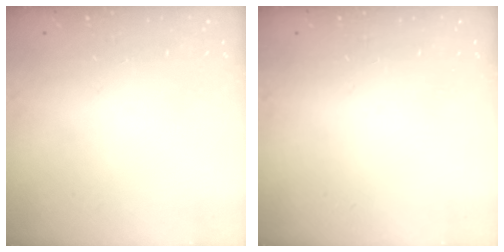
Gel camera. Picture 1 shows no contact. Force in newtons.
{"total": 0.0}